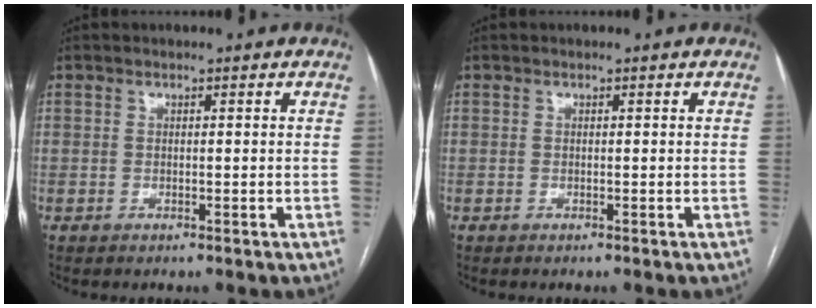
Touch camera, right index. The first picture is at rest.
{"total": 0.0}